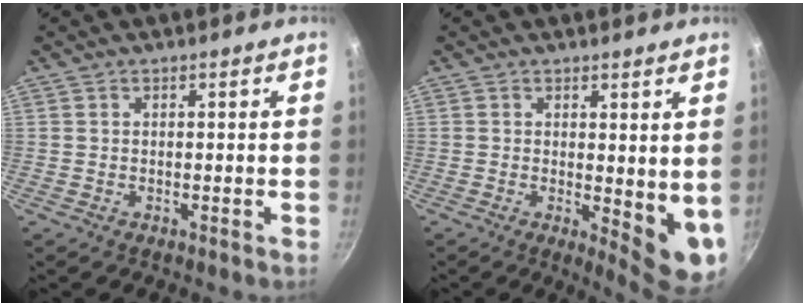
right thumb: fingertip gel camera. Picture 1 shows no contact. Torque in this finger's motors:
{"motor_torque": [-0.04, 1.00, 0.10, -0.02, 0.15]}